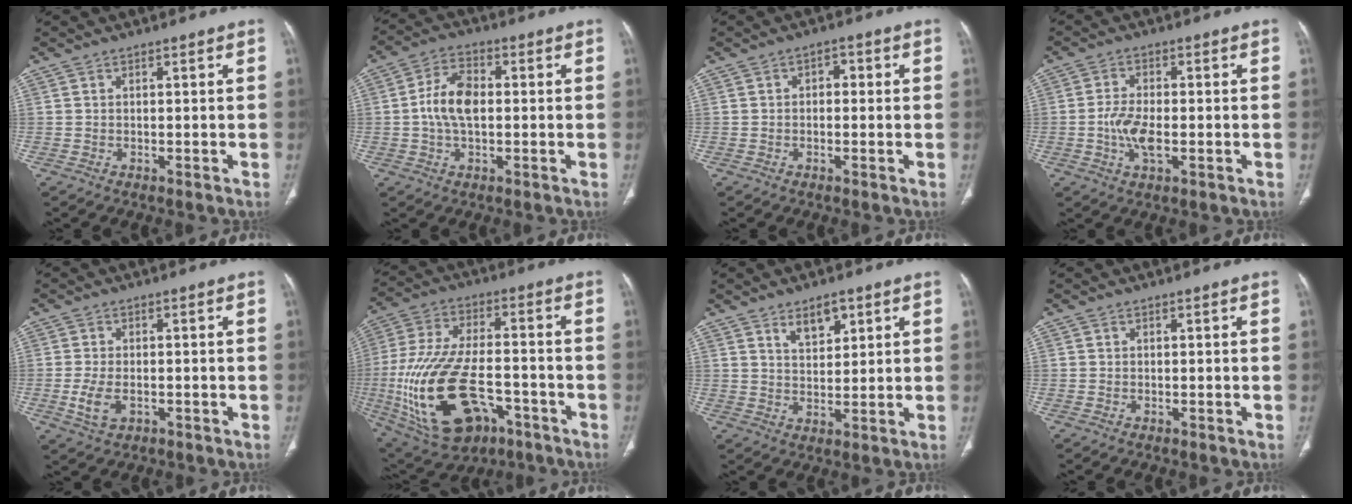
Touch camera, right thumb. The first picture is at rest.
{"total": 8.1, "force": [0.0, 4.7, 6.6], "torque": [-0.124, 0.015, -0.007]}
{"total": 2.2, "force": [0.1, 1.6, 1.5], "torque": [-0.004, 0.007, -0.007]}
{"total": 6.0, "force": [-1.2, 2.7, 5.3], "torque": [-0.112, 0.003, -0.023]}
{"total": 4.7, "force": [-1.2, 2.7, 3.6], "torque": [-0.079, -0.003, -0.018]}
{"total": 24.9, "force": [-8.2, 13.6, 19.2], "torque": [-0.419, 0.014, -0.122]}
{"total": 5.4, "force": [3.2, 2.7, 3.4], "torque": [-0.038, -0.023, 0.057]}
{"total": 0.0}